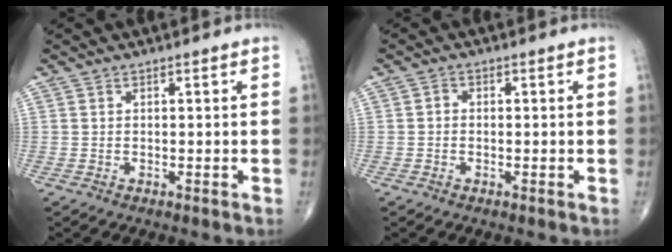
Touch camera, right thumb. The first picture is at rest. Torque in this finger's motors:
{"motor_torque": [-0.07, -0.03, 0.12, -0.04, 0.02]}